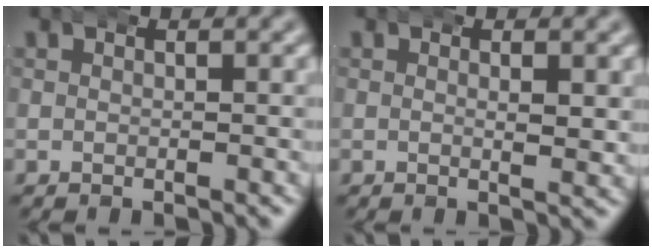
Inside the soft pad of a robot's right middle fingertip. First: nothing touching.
{"total": 1.8, "force": [0.3, 0.4, 1.7], "torque": [-0.025, -0.001, 0.001]}